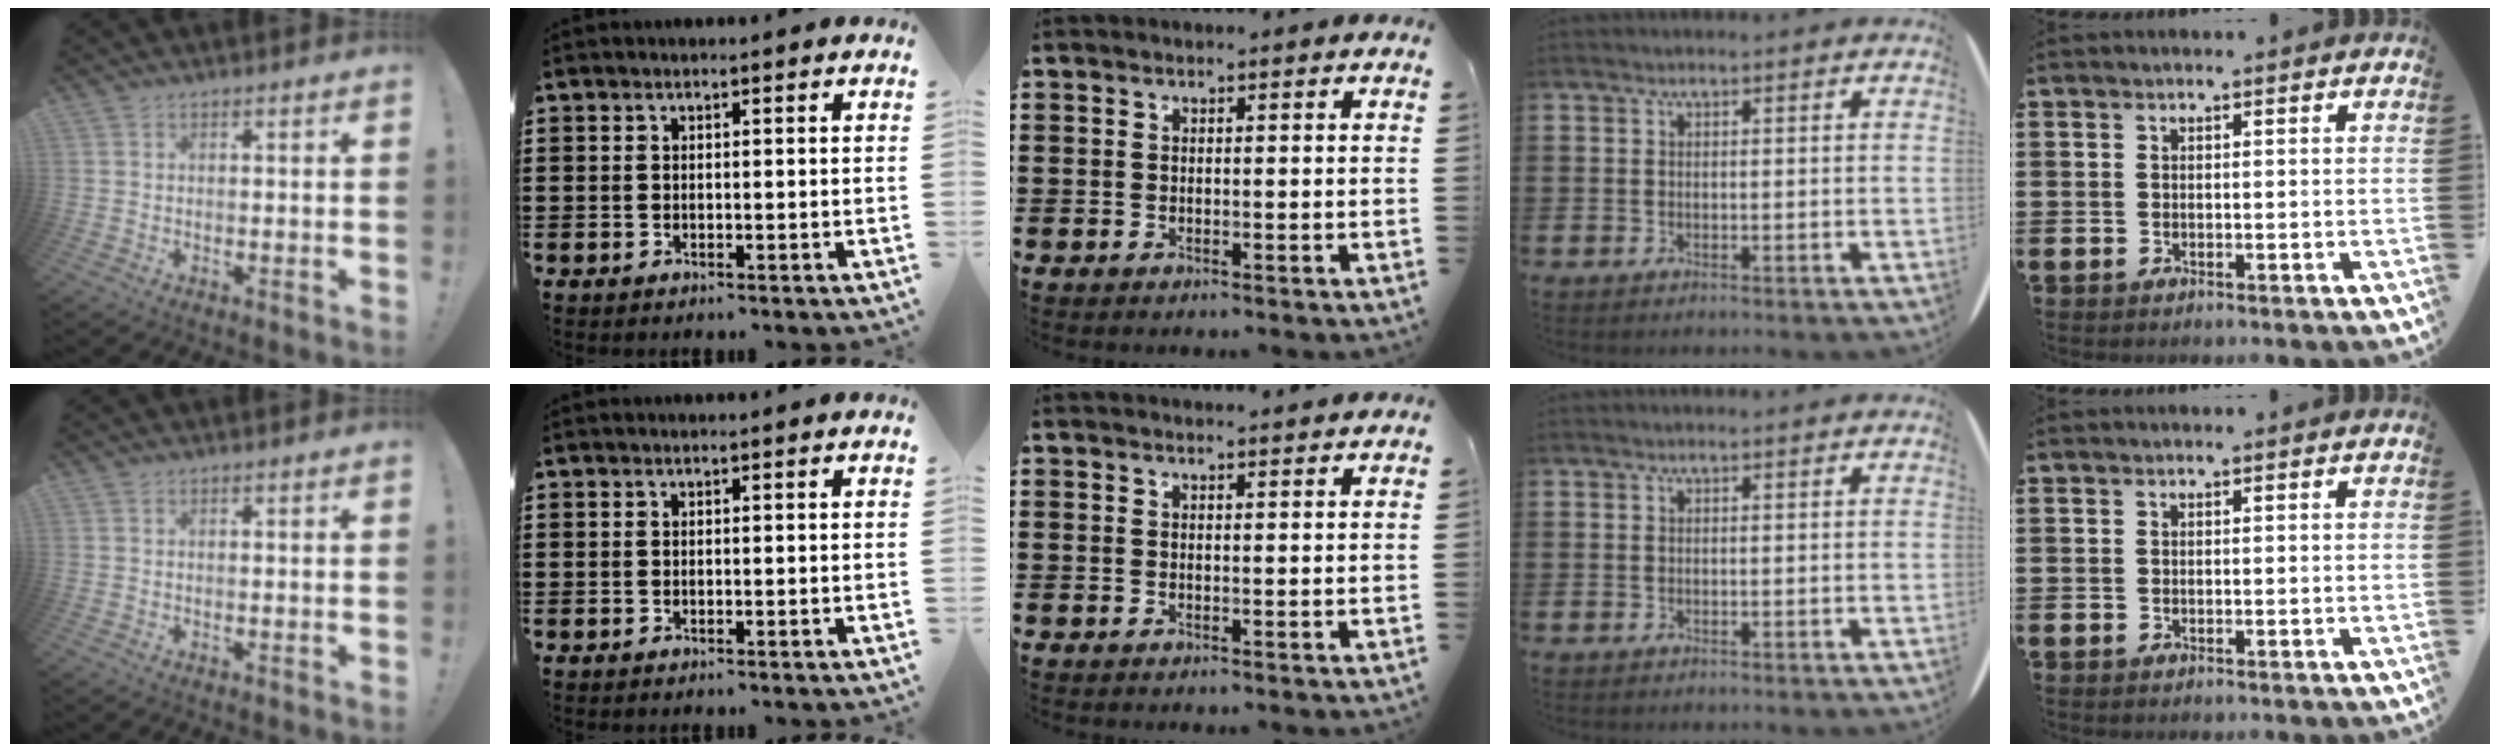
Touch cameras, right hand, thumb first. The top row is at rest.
{"middle": {"total": 1.2, "force": [1.2, -0.1, 0.3], "torque": [0.001, -0.004, 0.021]}}